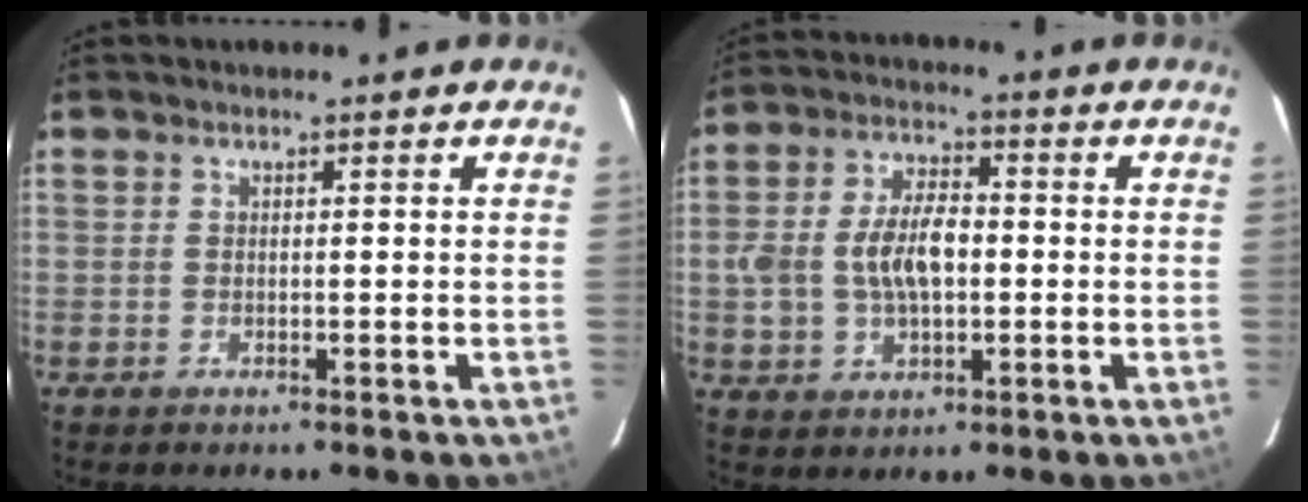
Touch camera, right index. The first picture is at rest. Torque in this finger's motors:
{"motor_torque": [0.44, -0.05, 0.29, 0.12]}